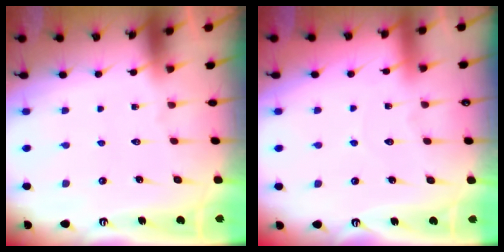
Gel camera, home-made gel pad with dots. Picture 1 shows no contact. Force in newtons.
{"total": 2.6, "press": 2.6, "slide": 0.2}